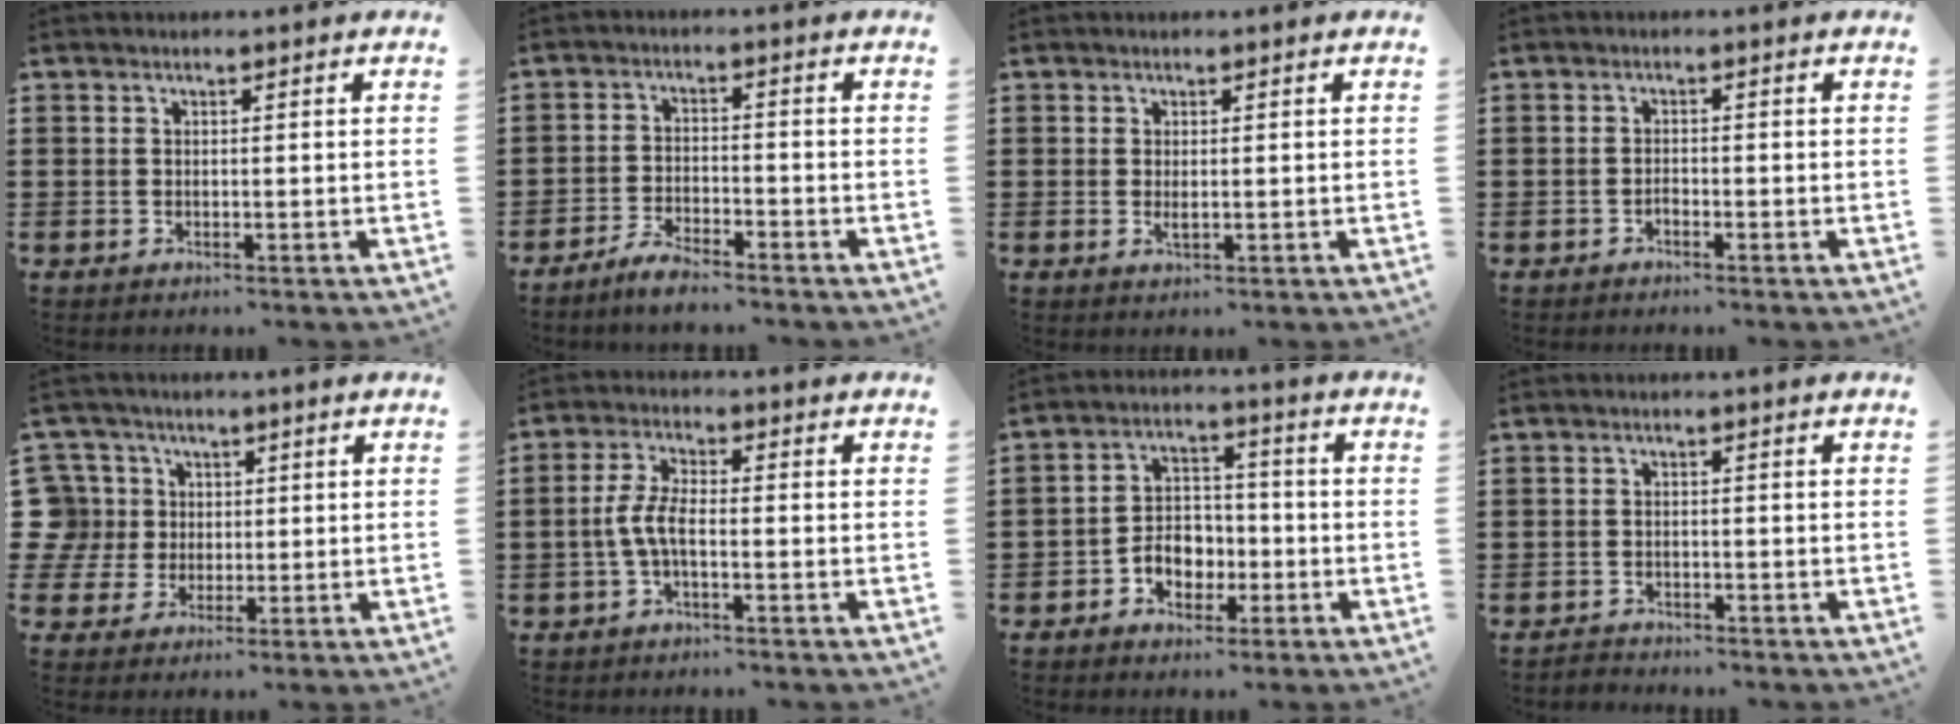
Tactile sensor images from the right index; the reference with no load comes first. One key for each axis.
{"total": 3.6, "fx": -3.4, "fy": 0.3, "fz": 1.1, "tx": -0.029, "ty": 0.005, "tz": -0.070}
{"total": 1.2, "fx": 0.0, "fy": 0.4, "fz": 1.1, "tx": -0.021, "ty": 0.001, "tz": -0.001}
{"total": 1.0, "fx": -0.8, "fy": 0.3, "fz": 0.3, "tx": -0.010, "ty": -0.002, "tz": -0.016}
{"total": 6.8, "fx": 0.7, "fy": 6.6, "fz": 1.5, "tx": -0.082, "ty": 0.012, "tz": 0.009}
{"total": 4.6, "fx": -1.4, "fy": 1.4, "fz": 4.2, "tx": -0.109, "ty": -0.009, "tz": -0.037}
{"total": 5.1, "fx": -2.2, "fy": 4.1, "fz": 2.0, "tx": -0.037, "ty": 0.009, "tz": -0.043}
{"total": 1.4, "fx": -1.4, "fy": 0.0, "fz": -0.1, "tx": -0.003, "ty": 0.001, "tz": -0.031}